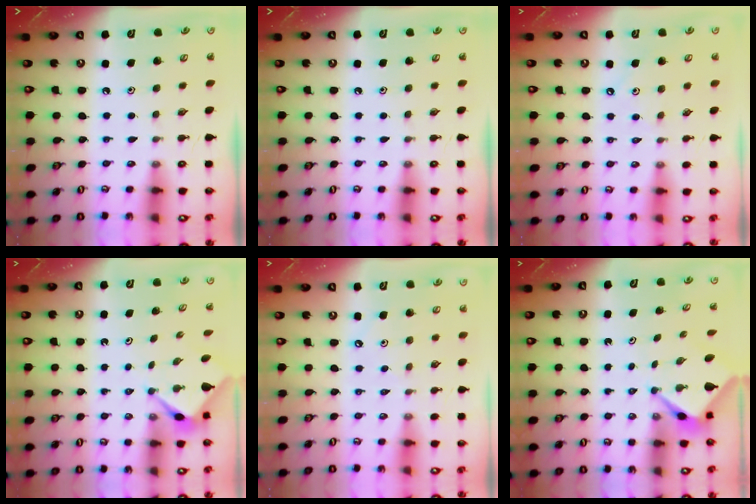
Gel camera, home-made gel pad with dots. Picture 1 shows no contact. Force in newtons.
{"total": 0.0}
{"total": 2.8, "press": 2.8, "slide": 0.4}
{"total": 3.3, "press": 3.2, "slide": 0.3}
{"total": 1.9, "press": 1.9, "slide": 0.4}
{"total": 2.6, "press": 2.6, "slide": 0.1}